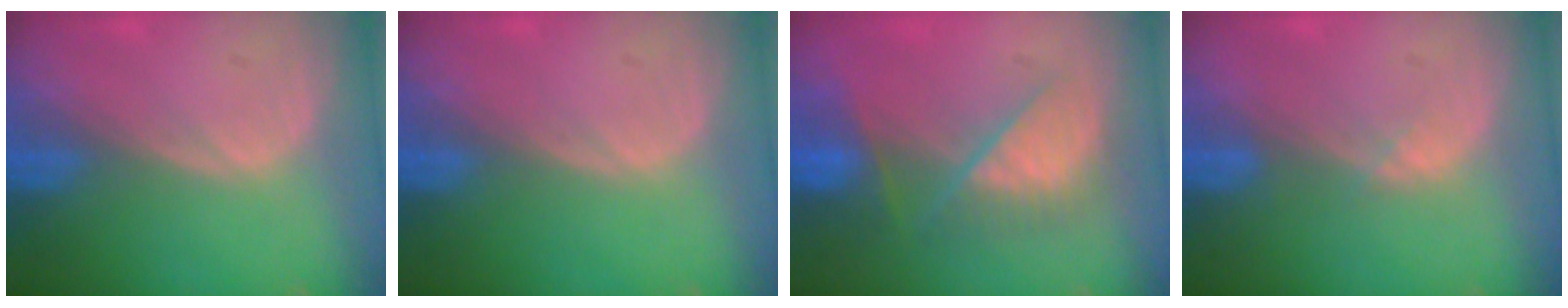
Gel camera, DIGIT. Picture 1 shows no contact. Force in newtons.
{"total": 0.0}
{"total": 7.3, "press": 7.3, "slide": 0.5}
{"total": 0.9, "press": 0.9, "slide": 0.3}